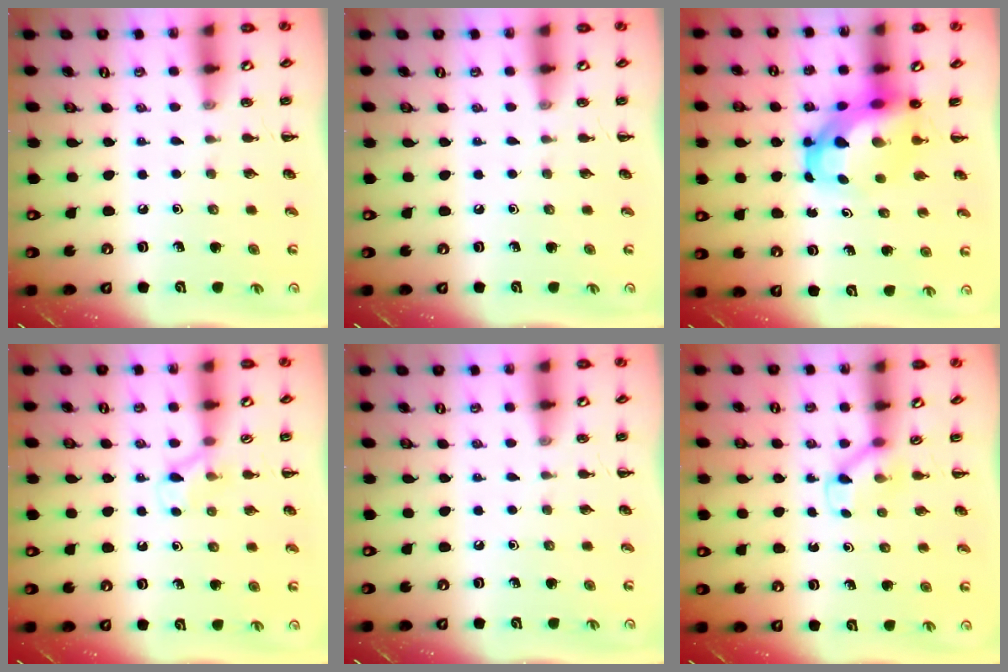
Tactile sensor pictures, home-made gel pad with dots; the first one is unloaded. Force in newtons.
{"total": 0.0}
{"total": 6.4, "press": 6.2, "slide": 1.8}
{"total": 3.7, "press": 3.4, "slide": 1.5}
{"total": 0.0}
{"total": 2.6, "press": 2.4, "slide": 0.9}